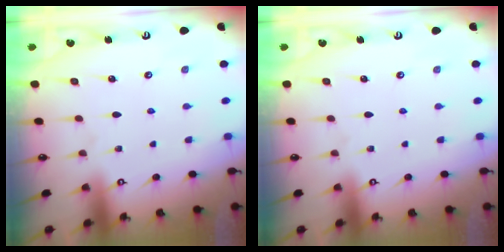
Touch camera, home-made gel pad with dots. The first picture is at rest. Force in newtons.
{"total": 0.0}